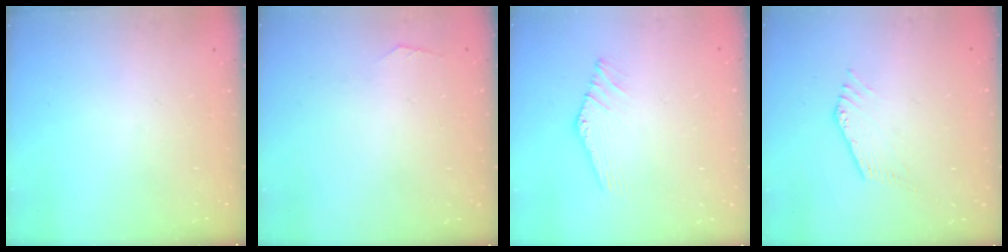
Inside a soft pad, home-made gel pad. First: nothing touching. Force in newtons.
{"total": 1.4, "press": 1.4, "slide": 0.3}
{"total": 0.5, "press": 0.4, "slide": 0.3}
{"total": 0.5, "press": 0.3, "slide": 0.4}